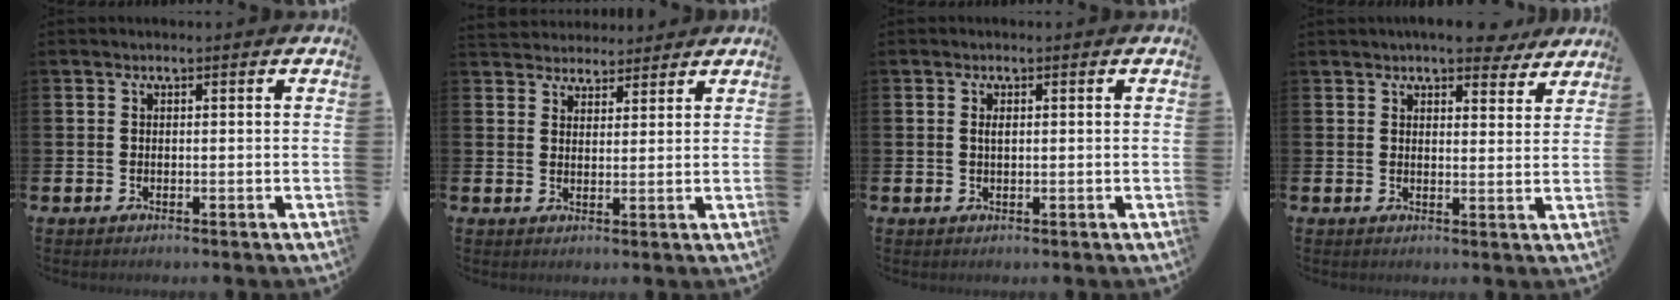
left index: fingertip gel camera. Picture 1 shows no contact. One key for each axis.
{"total": 3.6, "fx": 3.4, "fy": 1.2, "fz": -0.3, "tx": -0.006, "ty": -0.018, "tz": 0.062}
{"total": 0.9, "fx": 0.2, "fy": 0.3, "fz": 0.9, "tx": -0.008, "ty": 0.000, "tz": 0.000}
{"total": 5.8, "fx": 5.2, "fy": 1.4, "fz": 2.0, "tx": -0.026, "ty": -0.023, "tz": 0.091}